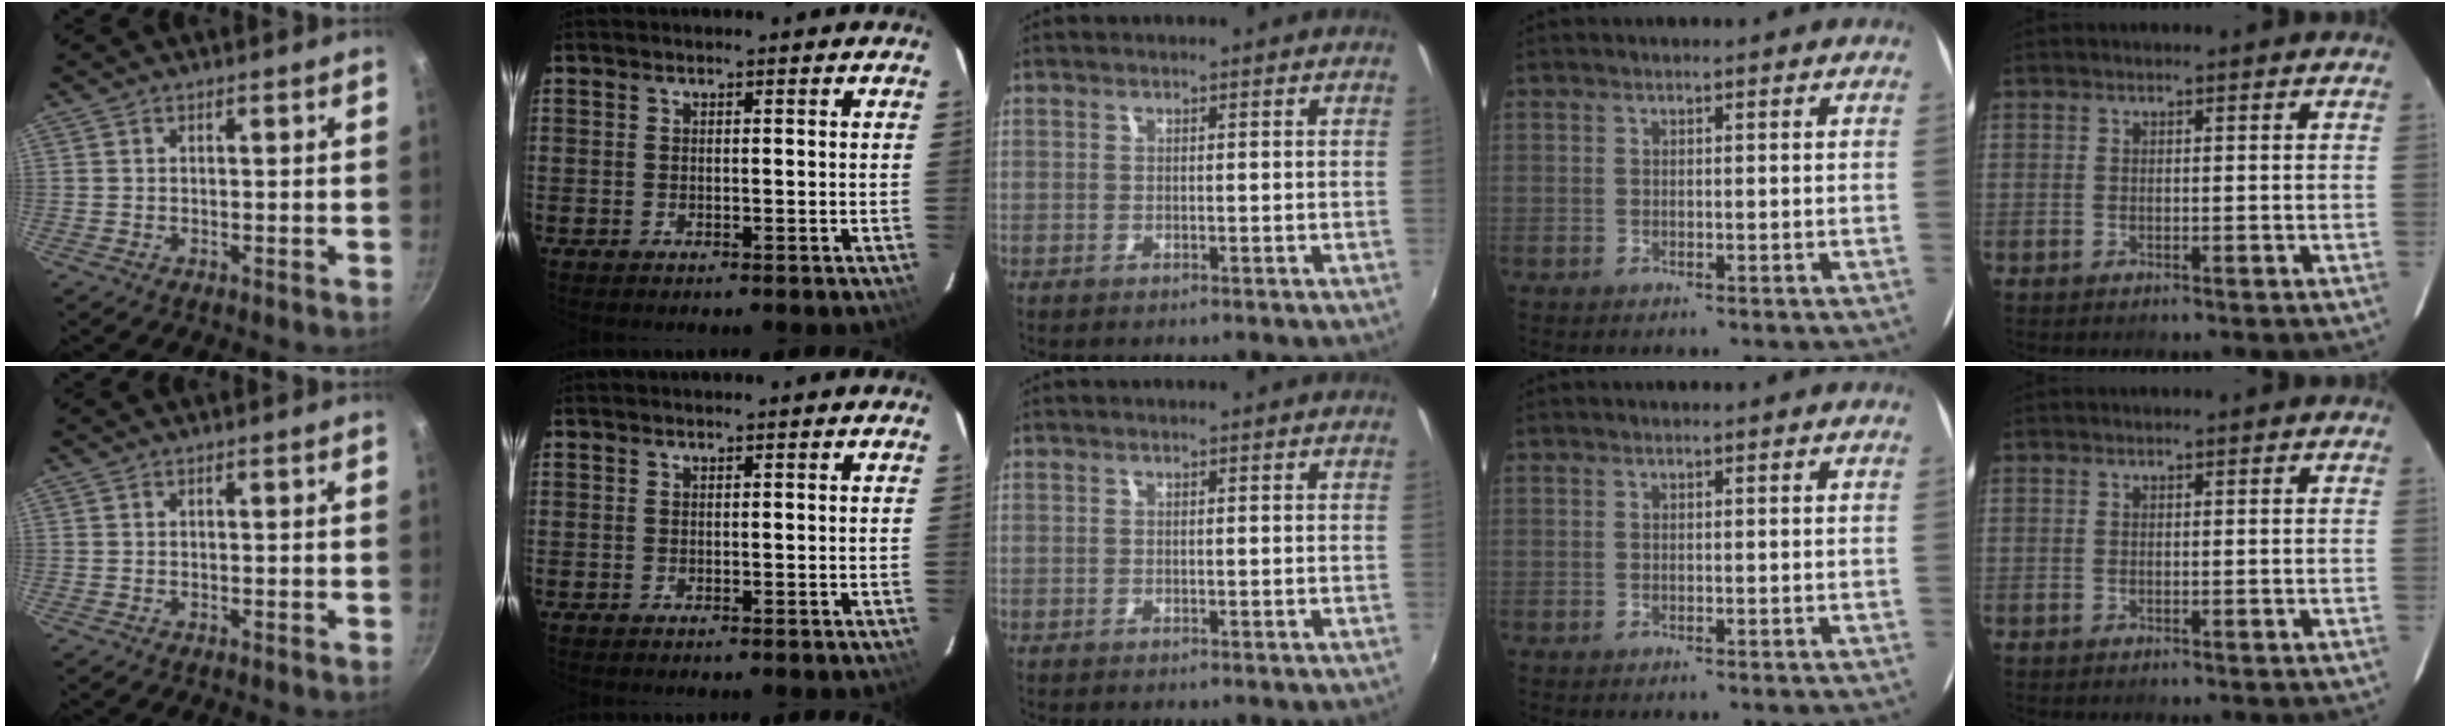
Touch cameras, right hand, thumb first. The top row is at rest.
{}